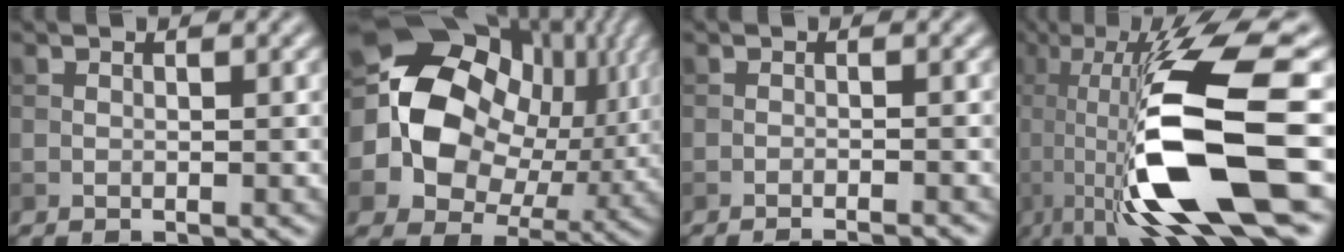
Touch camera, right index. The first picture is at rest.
{"total": 19.1, "force": [2.4, 15.3, 11.1], "torque": [-0.227, -0.001, 0.056]}
{"total": 2.9, "force": [-2.5, 0.4, 1.6], "torque": [-0.017, 0.004, -0.040]}
{"total": 14.2, "force": [-2.1, 3.7, 13.5], "torque": [-0.228, -0.006, -0.037]}